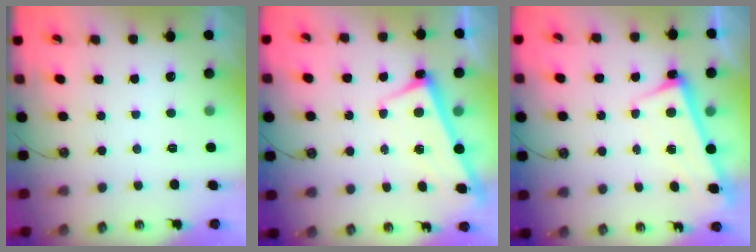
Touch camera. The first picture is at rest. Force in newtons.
{"total": 2.7, "press": 2.7, "slide": 0.4}
{"total": 2.6, "press": 2.5, "slide": 0.7}